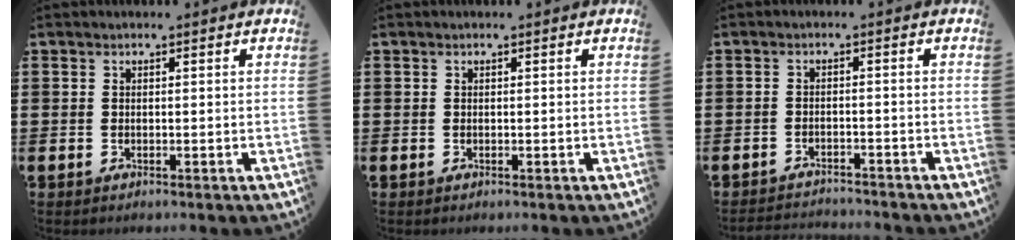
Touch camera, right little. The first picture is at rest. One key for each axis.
{"total": 0.0}
{"total": 2.0, "fx": -2.0, "fy": 0.0, "fz": -0.2, "tx": -0.002, "ty": 0.001, "tz": -0.044}